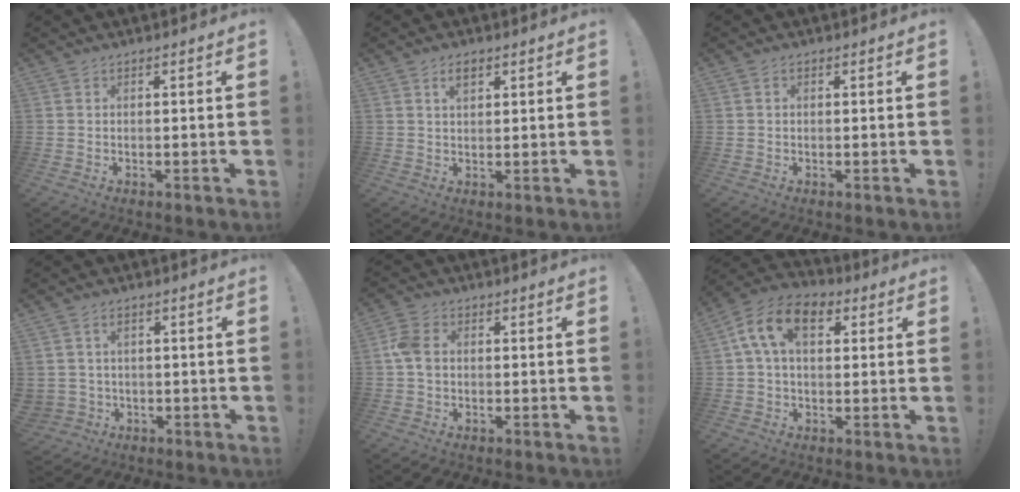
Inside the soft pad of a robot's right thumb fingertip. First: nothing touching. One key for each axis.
{"total": 3.4, "fx": 1.8, "fy": 1.7, "fz": 2.4, "tx": -0.034, "ty": -0.004, "tz": 0.028}
{"total": 0.6, "fx": 0.0, "fy": 0.5, "fz": 0.4, "tx": -0.006, "ty": 0.003, "tz": -0.001}
{"total": 3.7, "fx": 0.9, "fy": 3.4, "fz": 0.9, "tx": -0.019, "ty": -0.002, "tz": 0.020}
{"total": 6.4, "fx": 0.1, "fy": 4.5, "fz": 4.5, "tx": -0.093, "ty": 0.012, "tz": 0.005}
{"total": 13.3, "fx": 4.2, "fy": 8.2, "fz": 9.6, "tx": -0.176, "ty": 0.009, "tz": 0.078}